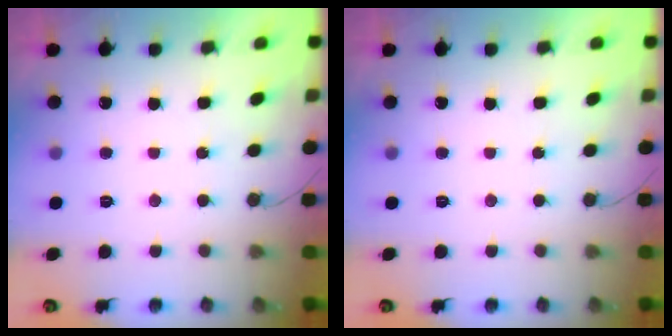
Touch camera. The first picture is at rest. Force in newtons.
{"total": 0.0}